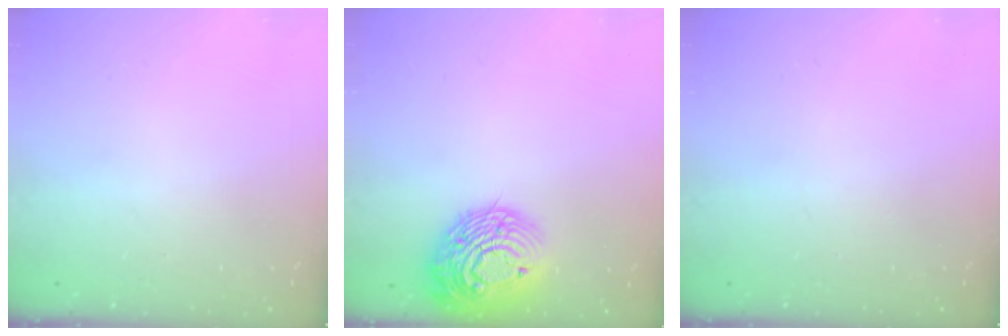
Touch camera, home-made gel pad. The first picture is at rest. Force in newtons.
{"total": 18.5, "press": 18.4, "slide": 1.5}
{"total": 0.0}